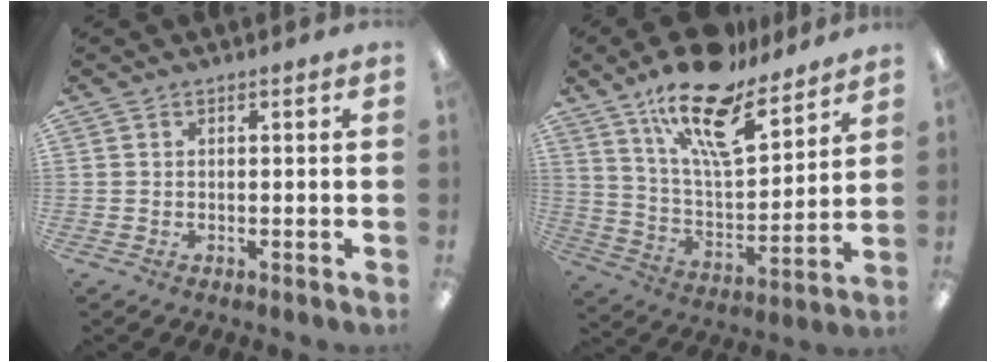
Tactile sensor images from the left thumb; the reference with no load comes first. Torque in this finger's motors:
{"motor_torque": [0.62, 0.34, 1.44, -1.33, 0.47]}